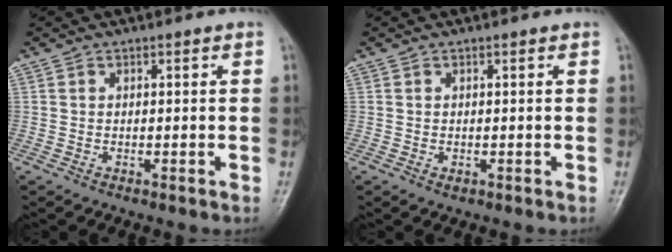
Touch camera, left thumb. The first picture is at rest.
{"total": 0.9, "force": [0.1, 0.6, 0.7], "torque": [-0.009, -0.002, 0.002]}